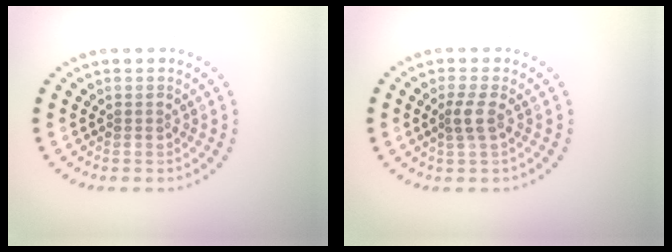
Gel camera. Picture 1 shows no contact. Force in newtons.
{"total": 1.8, "press": 1.5, "slide": 1.0}